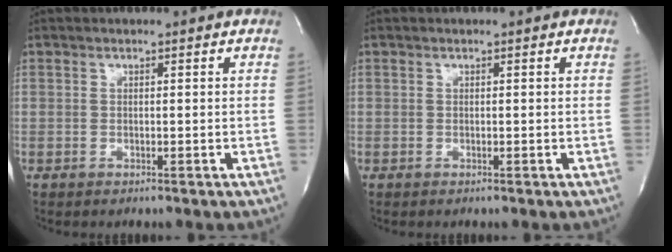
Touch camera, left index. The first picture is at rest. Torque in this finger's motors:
{"motor_torque": [0.00, 0.00, 0.00, 0.00]}